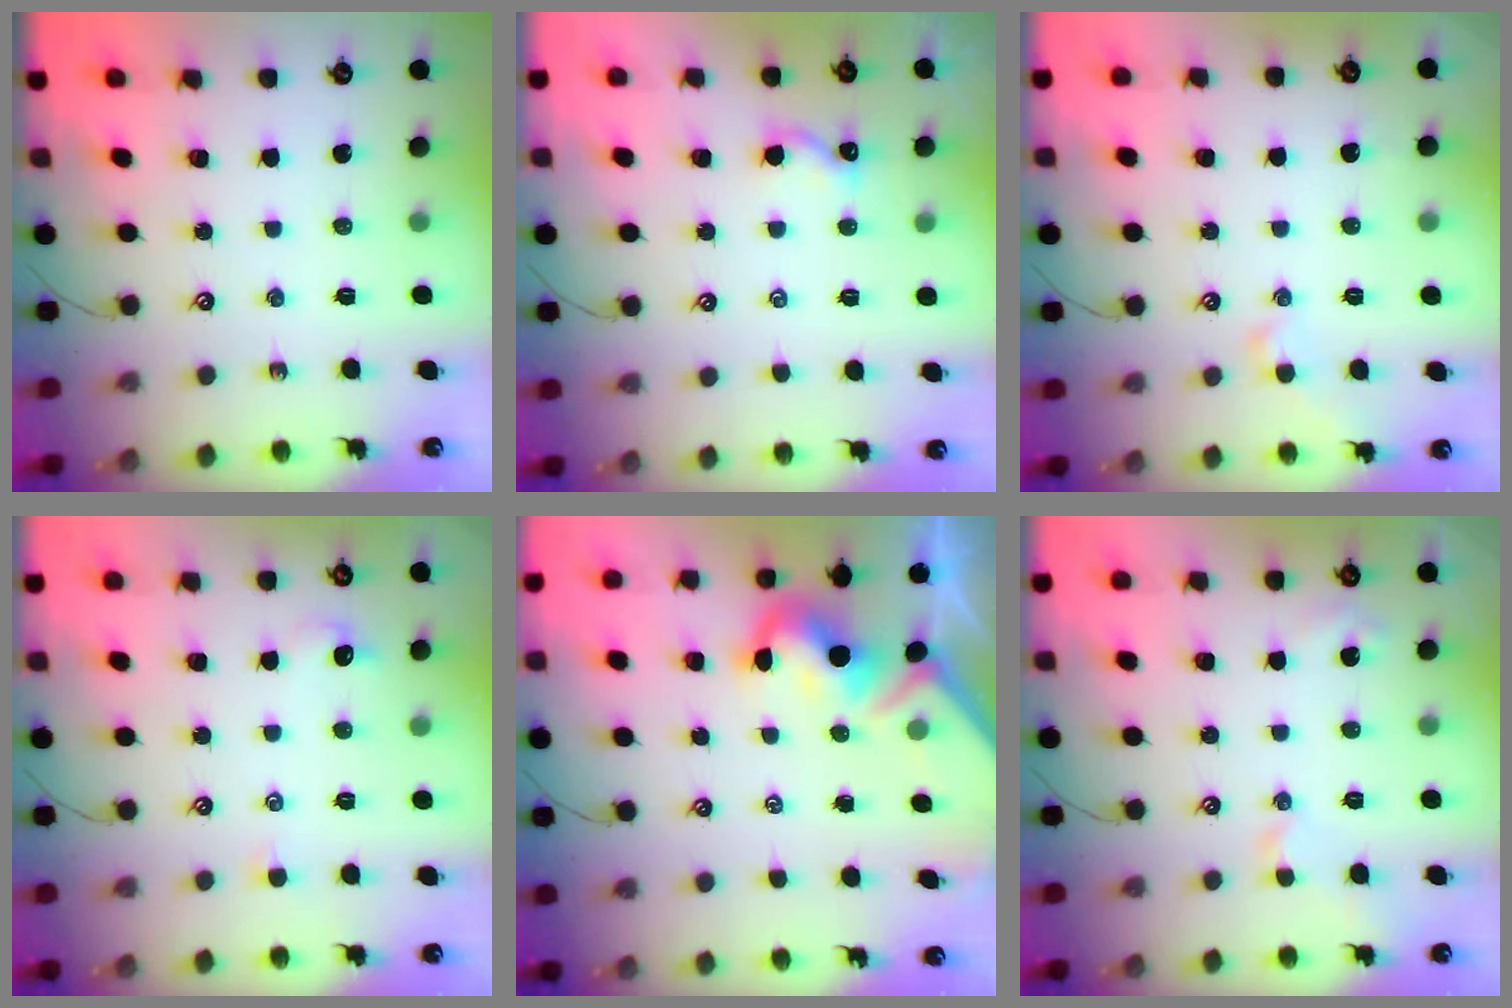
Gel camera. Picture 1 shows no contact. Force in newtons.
{"total": 1.7, "press": 1.7, "slide": 0.3}
{"total": 1.6, "press": 1.4, "slide": 0.6}
{"total": 0.6, "press": 0.1, "slide": 0.6}
{"total": 5.8, "press": 5.7, "slide": 1.2}
{"total": 3.1, "press": 3.0, "slide": 0.7}